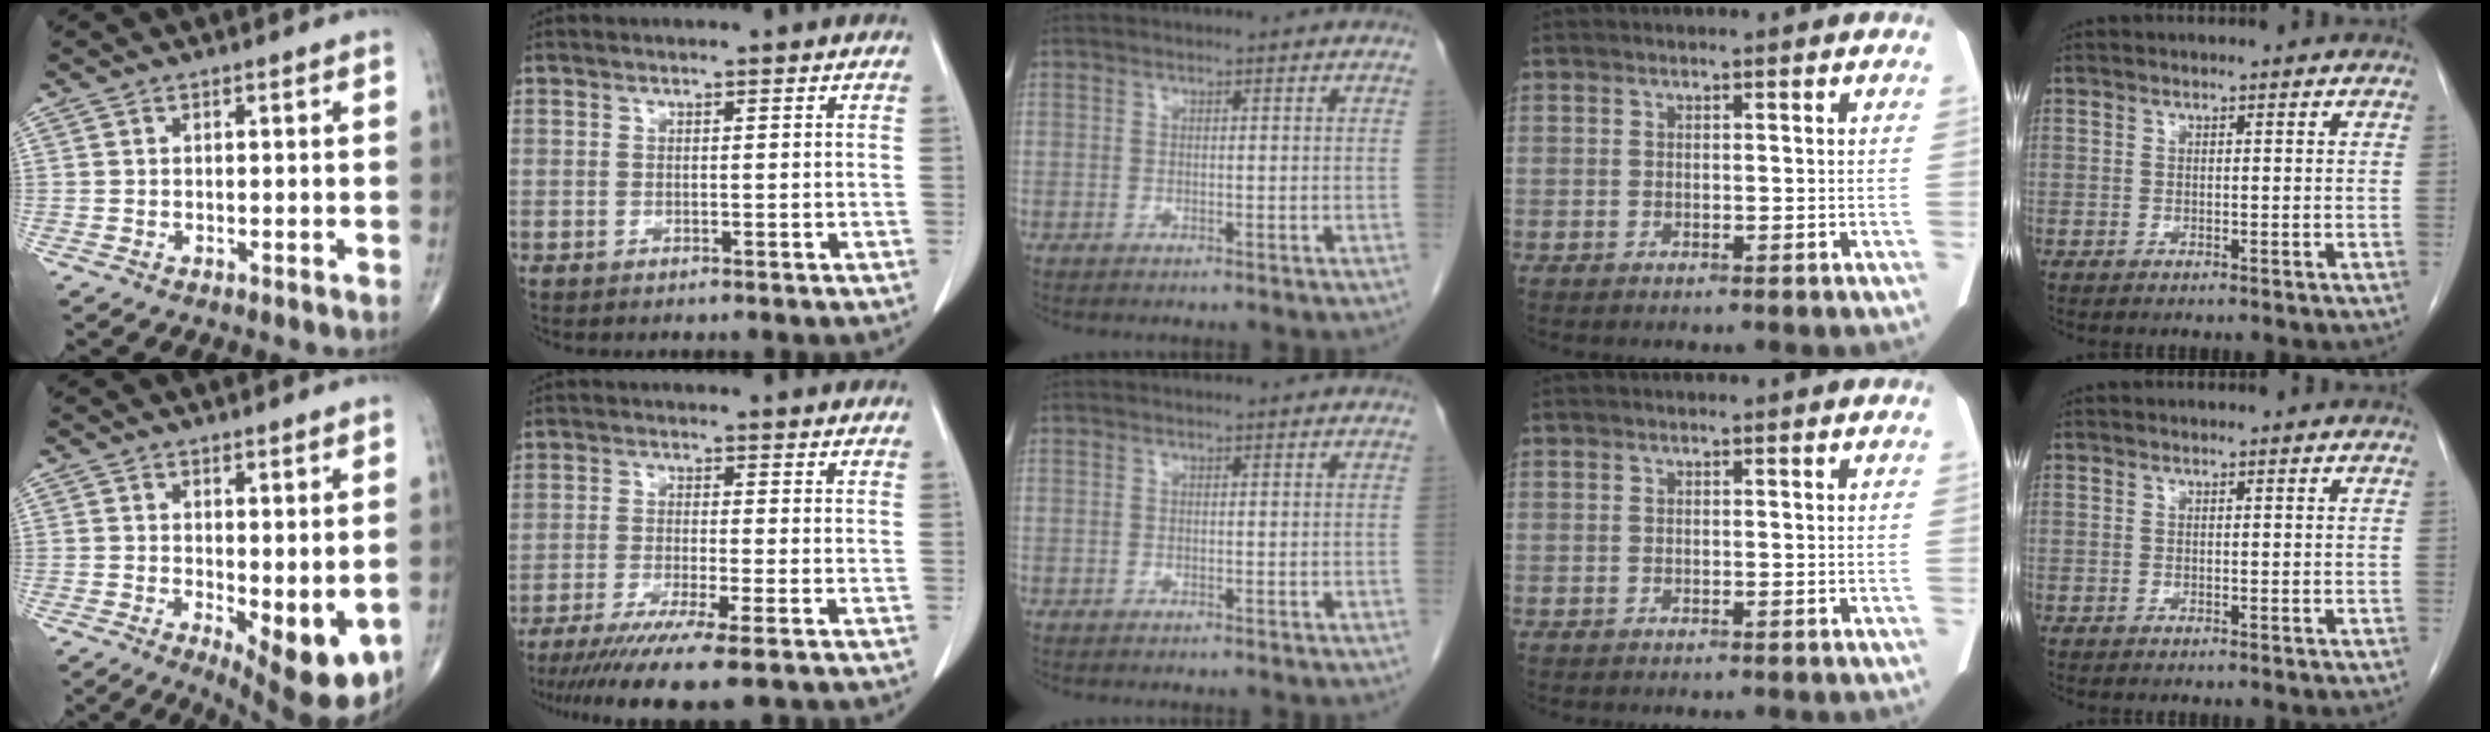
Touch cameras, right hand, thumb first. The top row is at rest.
{"thumb": {"total": 9.6, "force": [-1.5, 3.6, 8.8], "torque": [-0.108, -0.024, -0.007]}, "index": {"total": 10.9, "force": [-7.9, -0.3, 7.5], "torque": [-0.113, -0.029, -0.123]}}